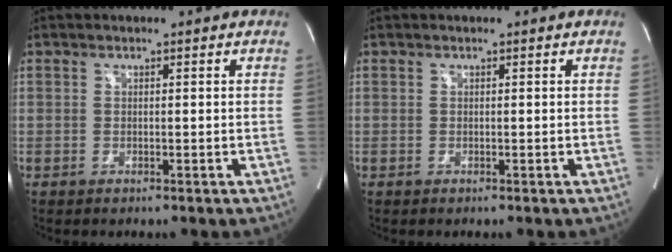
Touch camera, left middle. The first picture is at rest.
{"total": 0.0}